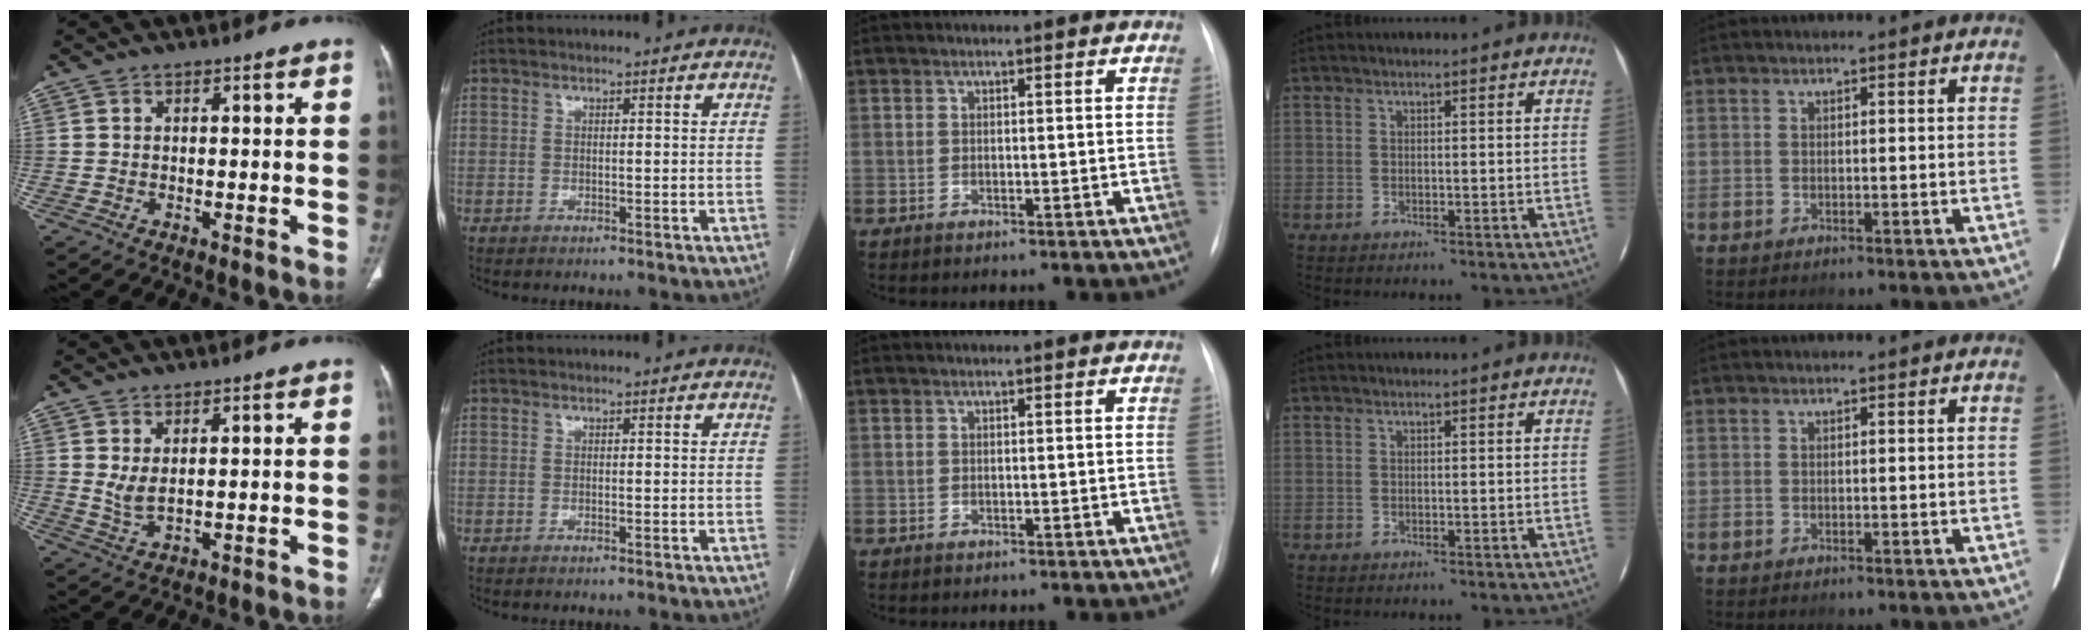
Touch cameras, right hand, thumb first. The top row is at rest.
{"thumb": {"total": 3.5, "force": [1.1, 1.4, 3.0], "torque": [-0.062, -0.013, 0.032]}}